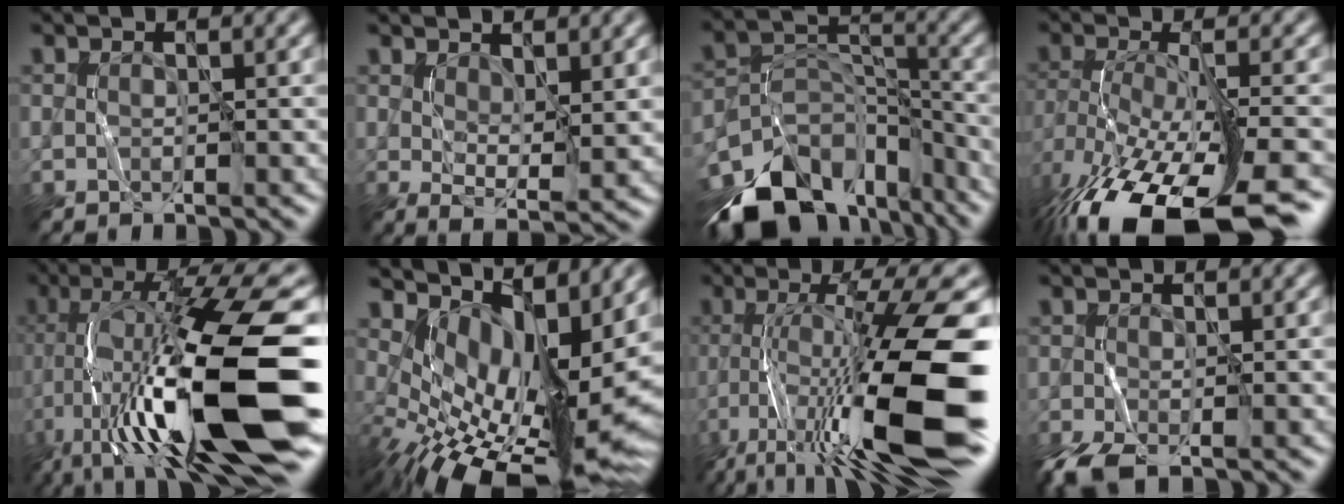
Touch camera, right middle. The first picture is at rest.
{"total": 3.6, "force": [1.1, 1.3, 3.1], "torque": [-0.060, -0.013, 0.027]}
{"total": 13.5, "force": [-10.5, 6.8, 5.2], "torque": [-0.096, 0.003, -0.168]}
{"total": 13.8, "force": [-9.7, 4.1, 8.9], "torque": [-0.195, -0.031, -0.137]}
{"total": 17.2, "force": [-4.7, 4.0, 16.1], "torque": [-0.275, 0.021, -0.073]}
{"total": 13.5, "force": [1.0, 6.8, 11.6], "torque": [-0.181, -0.014, 0.042]}
{"total": 14.0, "force": [-5.7, 2.7, 12.5], "torque": [-0.212, -0.001, -0.089]}
{"total": 2.7, "force": [-1.6, 1.0, 1.9], "torque": [-0.056, -0.012, -0.028]}